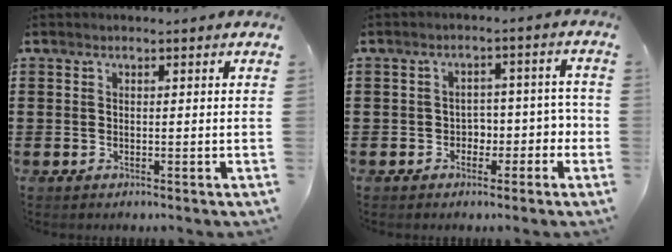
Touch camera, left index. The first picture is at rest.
{"total": 3.4, "force": [-1.7, 2.7, 1.2], "torque": [-0.036, 0.008, -0.040]}